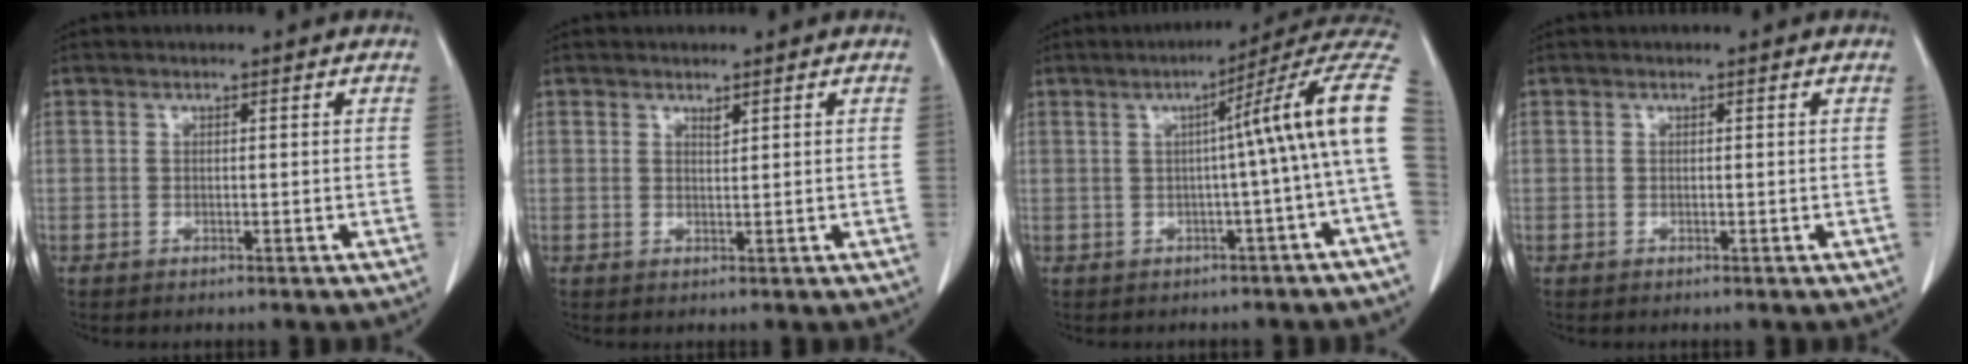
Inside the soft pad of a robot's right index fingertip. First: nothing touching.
{"total": 0.8, "force": [0.7, 0.1, 0.4], "torque": [-0.009, -0.006, 0.012]}
{"total": 12.4, "force": [1.1, -1.5, 12.2], "torque": [-0.141, 0.033, 0.001]}
{"total": 0.0}